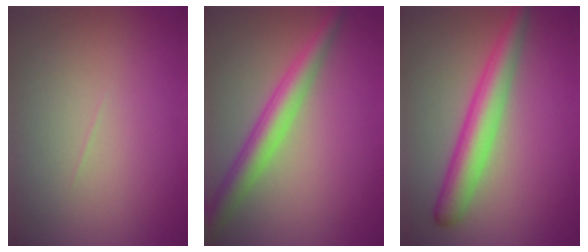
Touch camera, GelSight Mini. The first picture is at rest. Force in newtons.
{"total": 4.2, "press": 4.2, "slide": 0.1}
{"total": 4.6, "press": 4.6, "slide": 0.1}